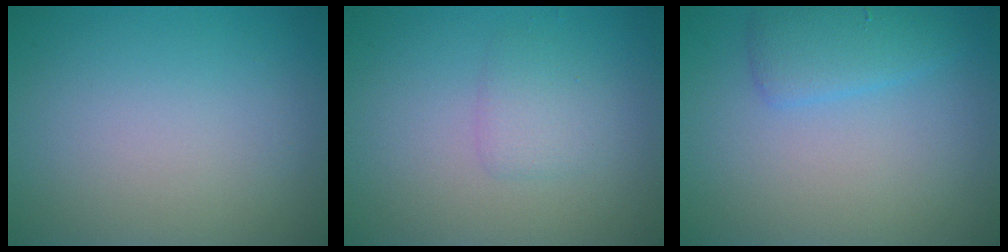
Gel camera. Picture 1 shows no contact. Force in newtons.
{"total": 1.7, "press": 1.7, "slide": 0.0}
{"total": 2.4, "press": 2.4, "slide": 0.3}